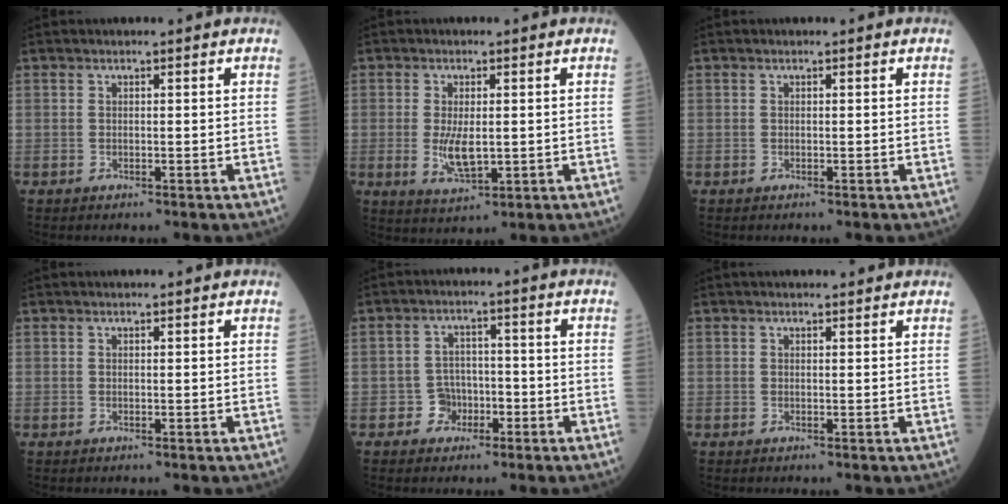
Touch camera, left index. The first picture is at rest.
{"total": 4.9, "force": [-0.3, 1.9, 4.5], "torque": [-0.091, -0.011, 0.002]}
{"total": 0.0}
{"total": 1.6, "force": [1.5, 0.1, 0.6], "torque": [-0.003, 0.020, 0.023]}
{"total": 3.6, "force": [-1.7, 3.1, 0.7], "torque": [-0.006, 0.012, -0.030]}
{"total": 4.7, "force": [4.4, 0.6, 1.4], "torque": [-0.010, 0.029, 0.053]}